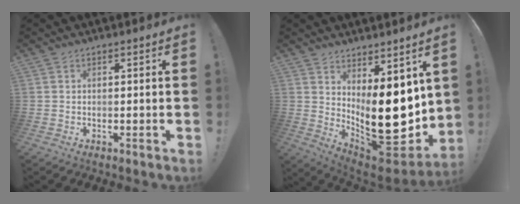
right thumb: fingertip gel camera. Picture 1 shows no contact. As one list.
[{"total": 19.0, "force": [0.8, 9.2, 16.7], "torque": [-0.224, -0.045, 0.033]}]